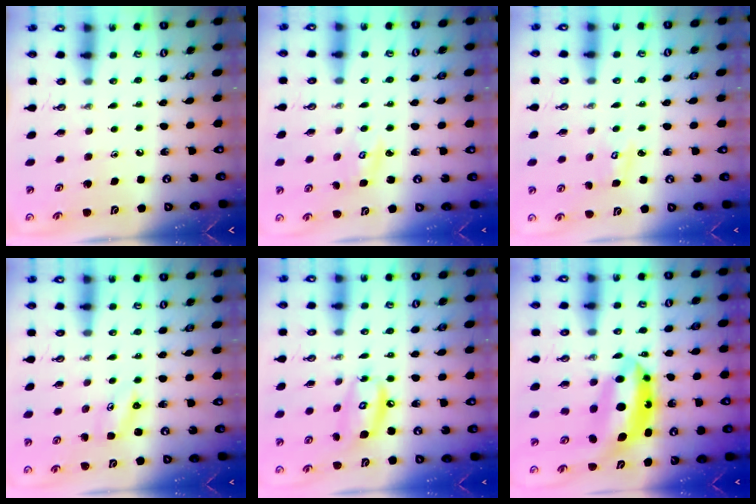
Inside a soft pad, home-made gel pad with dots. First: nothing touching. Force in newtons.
{"total": 2.7, "press": 2.7, "slide": 0.3}
{"total": 2.9, "press": 2.9, "slide": 0.2}
{"total": 3.1, "press": 3.1, "slide": 0.3}
{"total": 11.3, "press": 11.3, "slide": 1.2}
{"total": 10.1, "press": 10.0, "slide": 1.0}